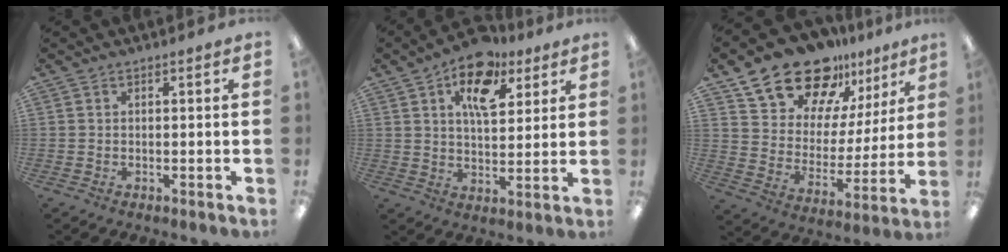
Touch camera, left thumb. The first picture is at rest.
{"total": 13.2, "force": [7.4, 7.1, 8.3], "torque": [-0.113, -0.028, 0.125]}
{"total": 19.3, "force": [15.3, 10.1, 6.2], "torque": [-0.120, -0.107, 0.279]}